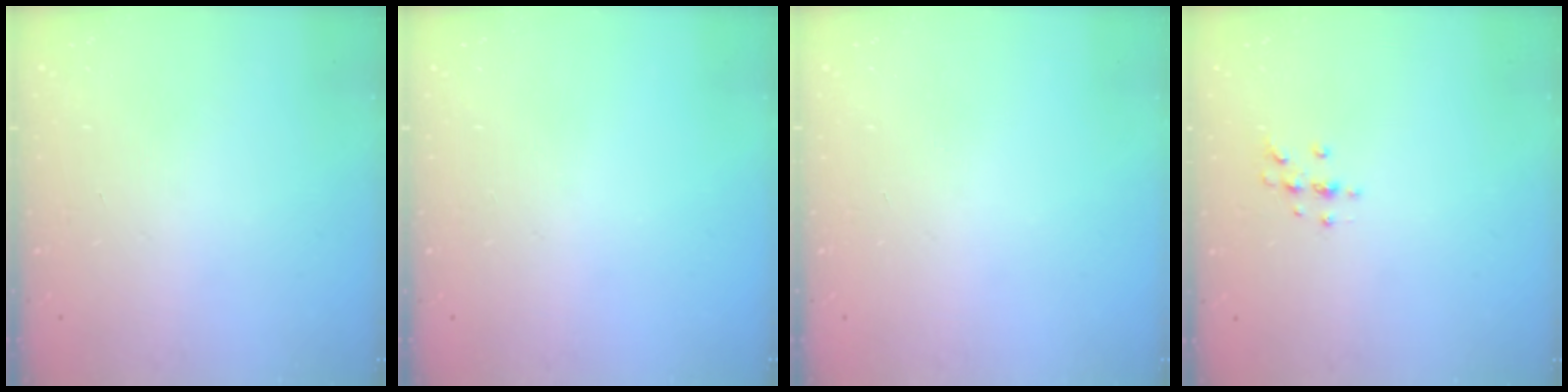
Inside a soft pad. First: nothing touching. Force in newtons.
{"total": 0.0}
{"total": 0.0}
{"total": 4.1, "press": 4.1, "slide": 0.4}